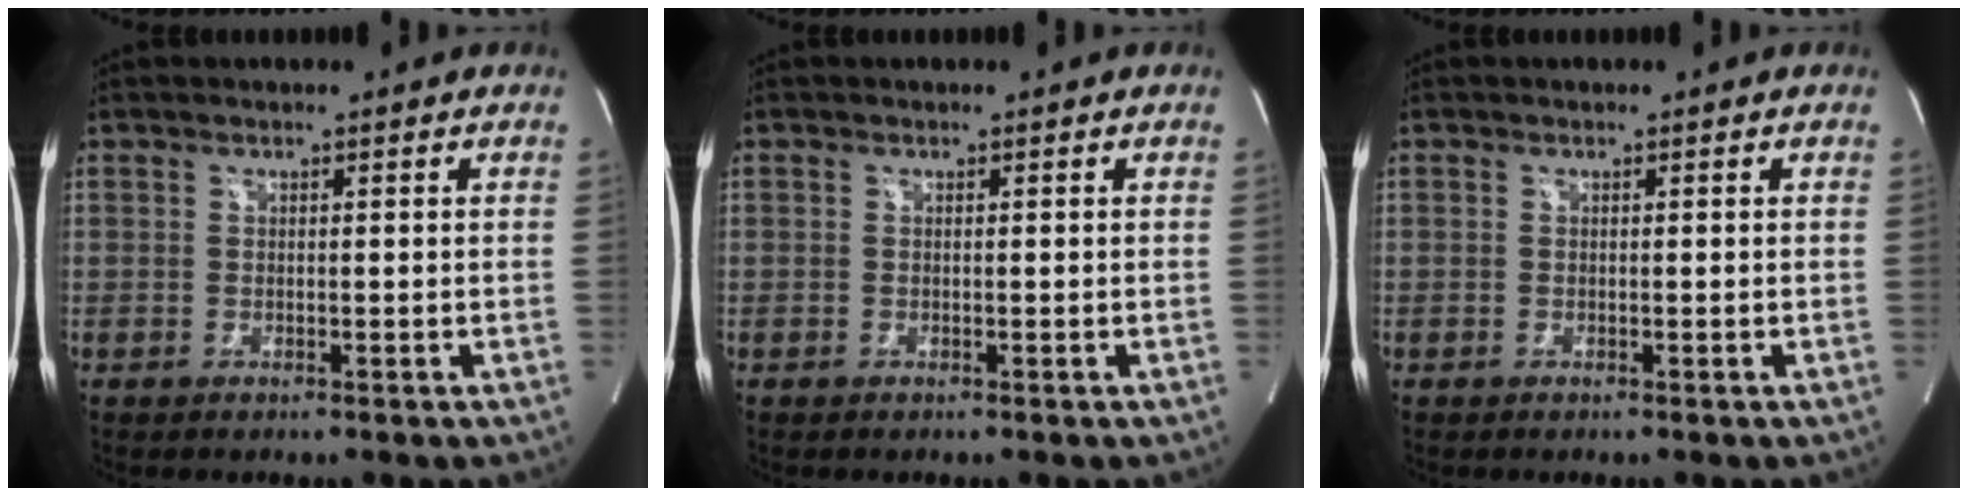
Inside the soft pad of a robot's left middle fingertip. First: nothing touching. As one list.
[{"total": 0.0}, {"total": 0.0}]